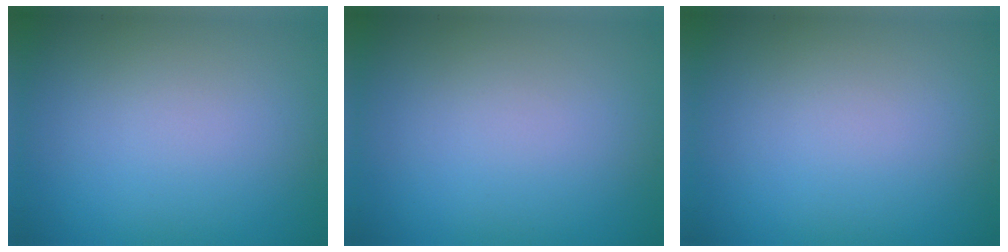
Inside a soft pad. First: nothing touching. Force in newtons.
{"total": 0.0}
{"total": 0.0}